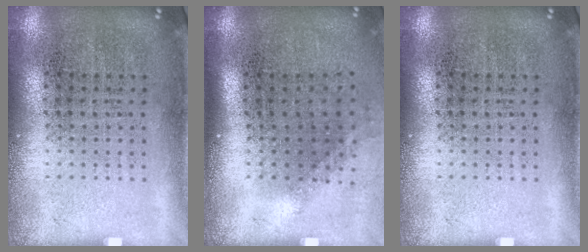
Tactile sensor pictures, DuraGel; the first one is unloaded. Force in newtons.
{"total": 1.2, "press": 0.9, "slide": 0.9}
{"total": 0.0}